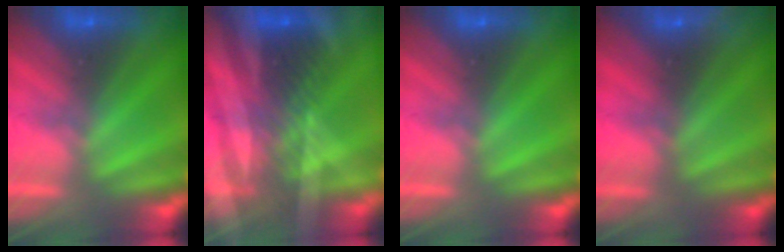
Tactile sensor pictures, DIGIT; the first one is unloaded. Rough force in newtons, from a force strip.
{"total": 2.9}
{"total": 0.0}
{"total": 2.4}